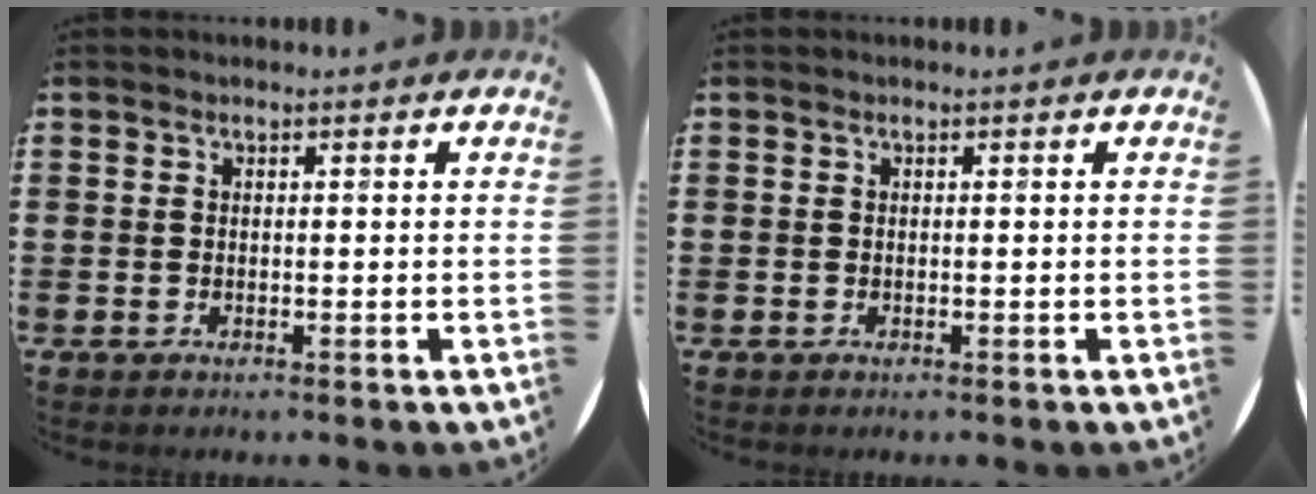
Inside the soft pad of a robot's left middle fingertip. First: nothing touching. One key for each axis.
{"total": 0.0}